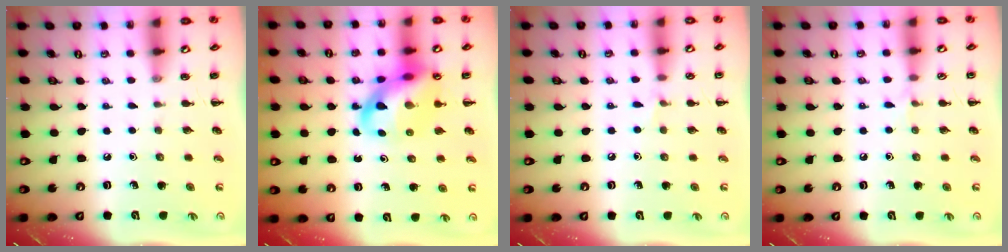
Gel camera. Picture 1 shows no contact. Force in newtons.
{"total": 14.2, "press": 13.7, "slide": 3.7}
{"total": 3.5, "press": 3.4, "slide": 1.1}
{"total": 3.9, "press": 3.6, "slide": 1.4}